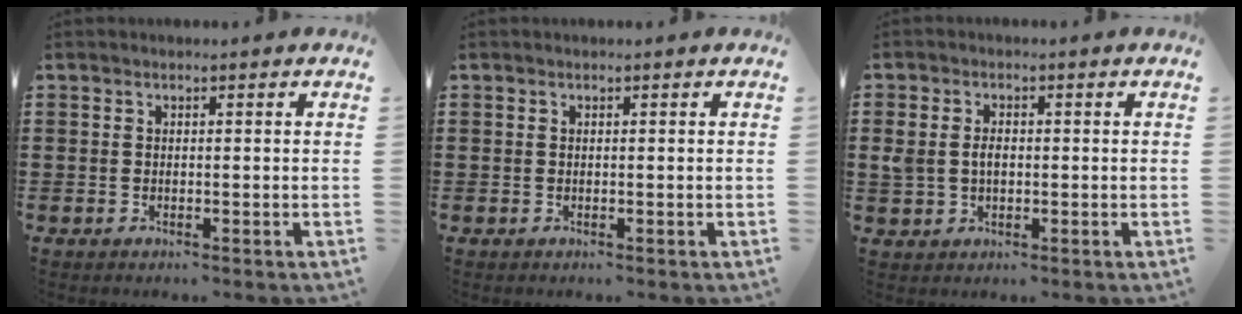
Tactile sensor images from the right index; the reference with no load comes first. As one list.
[{"total": 0.0}, {"total": 2.7, "force": [0.1, 2.0, 1.9], "torque": [-0.047, 0.006, -0.002]}]